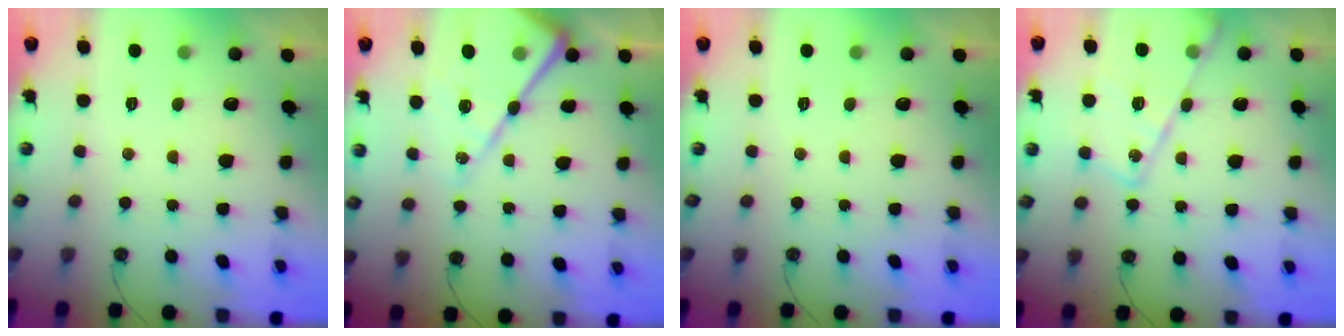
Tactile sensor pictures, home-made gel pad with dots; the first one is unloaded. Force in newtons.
{"total": 18.2, "press": 18.1, "slide": 1.5}
{"total": 0.0}
{"total": 16.8, "press": 16.7, "slide": 1.8}